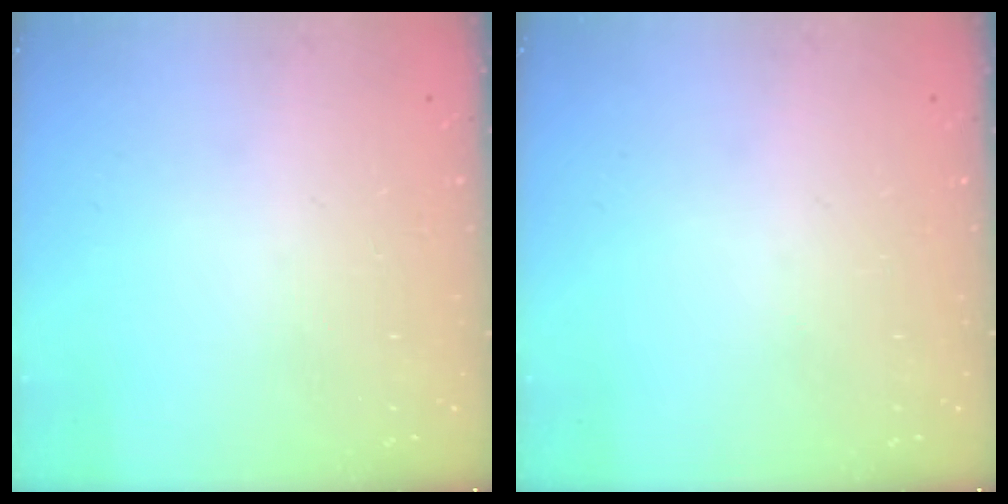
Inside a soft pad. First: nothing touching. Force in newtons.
{"total": 0.0}